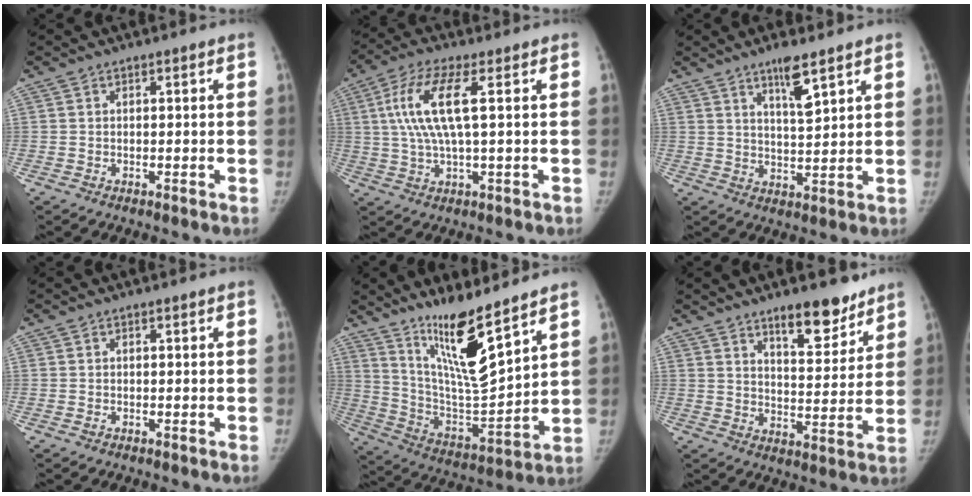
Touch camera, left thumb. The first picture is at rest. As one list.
[{"total": 10.6, "force": [2.2, 2.6, 10.1], "torque": [-0.234, 0.010, 0.042]}, {"total": 6.2, "force": [4.0, 1.1, 4.6], "torque": [-0.074, -0.029, 0.072]}, {"total": 0.6, "force": [-0.4, 0.4, 0.1], "torque": [-0.001, 0.002, -0.007]}, {"total": 15.9, "force": [11.0, 2.4, 11.3], "torque": [-0.179, -0.086, 0.214]}, {"total": 11.0, "force": [8.1, 3.9, 6.3], "torque": [-0.061, -0.060, 0.126]}]